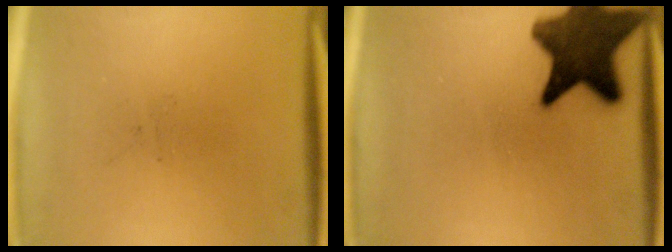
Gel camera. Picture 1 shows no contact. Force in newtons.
{"total": 14.0}